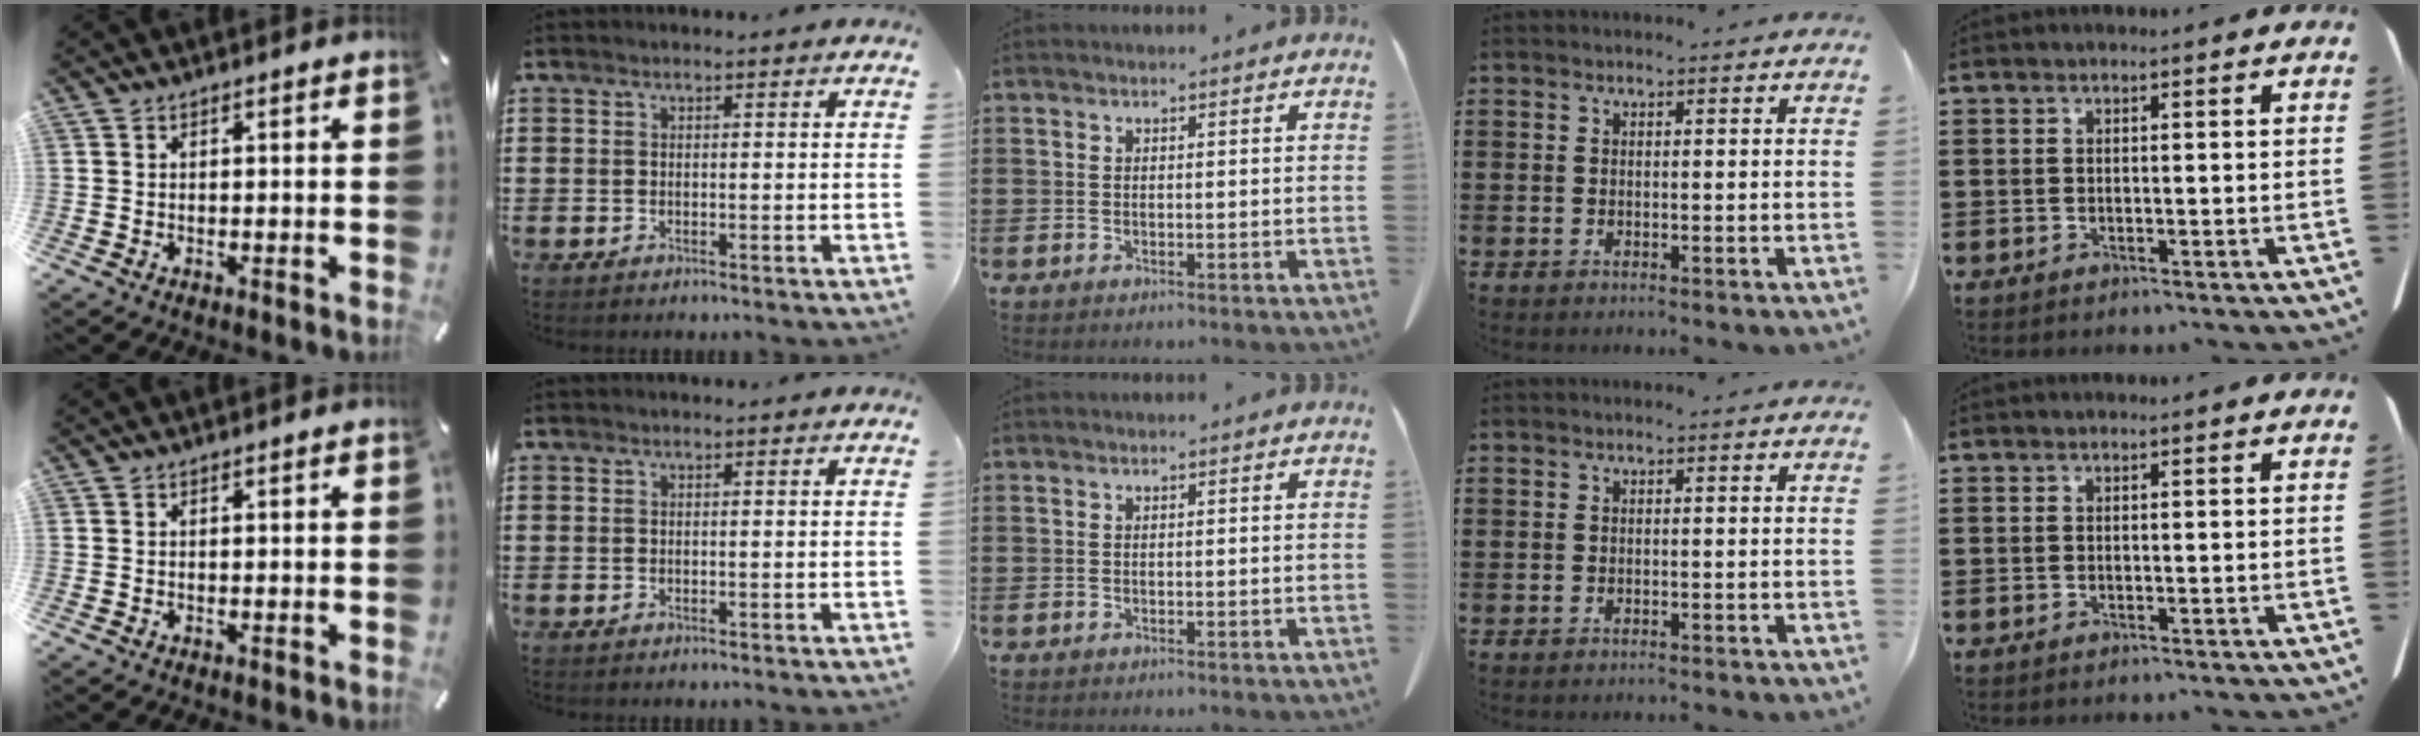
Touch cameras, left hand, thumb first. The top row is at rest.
{"ring": {"total": 0.5, "force": [-0.5, 0.0, 0.1], "torque": [-0.005, -0.003, -0.010]}}